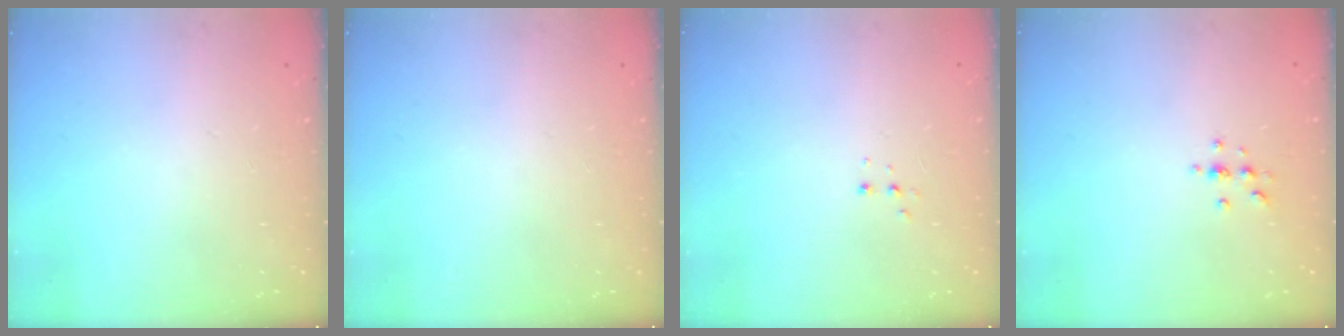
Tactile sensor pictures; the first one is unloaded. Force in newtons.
{"total": 0.0}
{"total": 2.7, "press": 2.7, "slide": 0.5}
{"total": 2.9, "press": 2.9, "slide": 0.4}